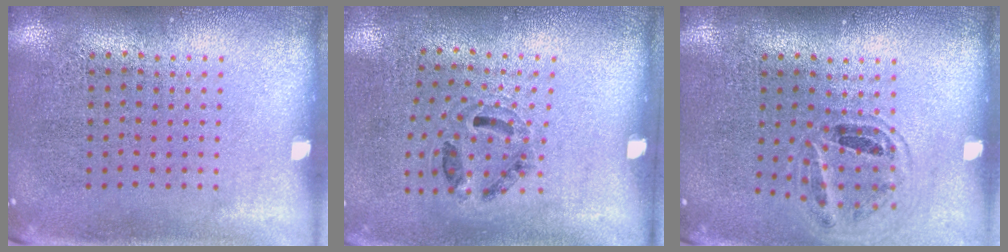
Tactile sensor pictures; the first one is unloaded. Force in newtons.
{"total": 1.2, "press": 0.8, "slide": 0.8}
{"total": 0.9, "press": 0.9, "slide": 0.1}